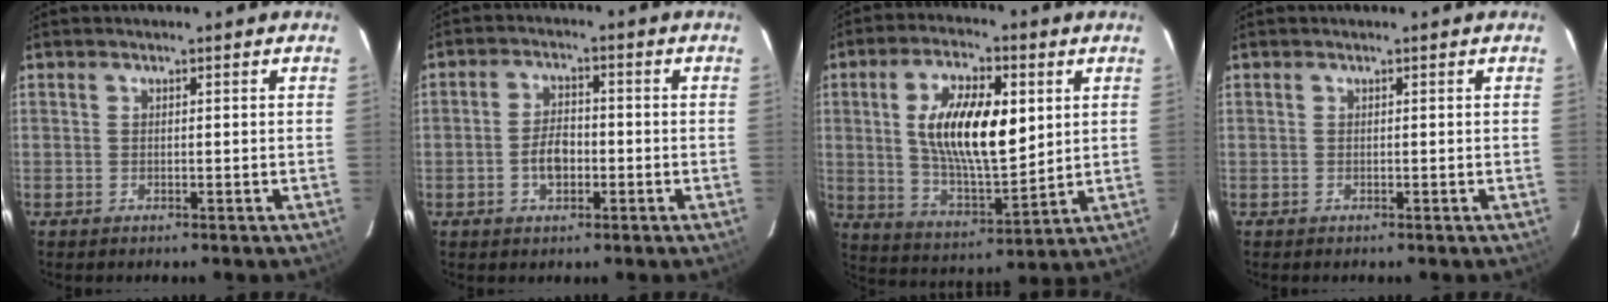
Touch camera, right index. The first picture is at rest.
{"total": 5.0, "force": [-1.6, 3.1, 3.7], "torque": [-0.072, 0.008, -0.025]}
{"total": 16.3, "force": [3.4, 6.8, 14.5], "torque": [-0.259, 0.004, 0.067]}
{"total": 0.0}